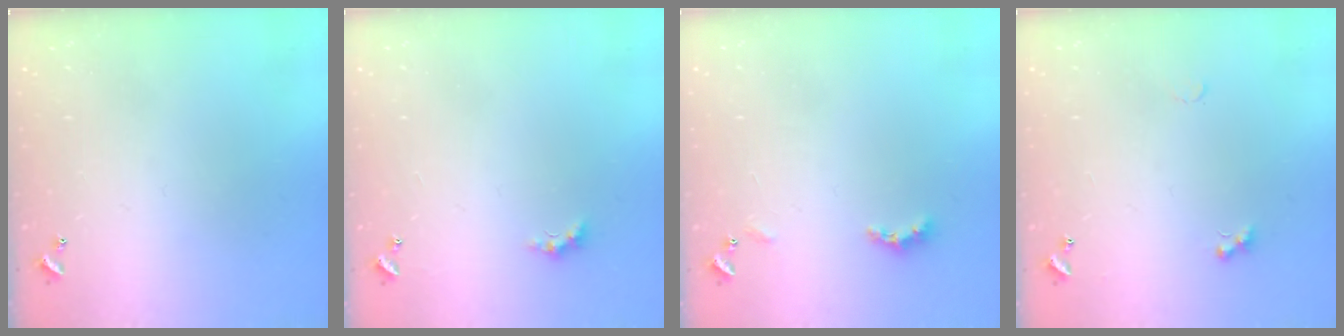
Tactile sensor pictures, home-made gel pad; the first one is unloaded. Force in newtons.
{"total": 1.2, "press": 1.1, "slide": 0.5}
{"total": 3.3, "press": 3.2, "slide": 0.6}
{"total": 1.7, "press": 1.6, "slide": 0.5}